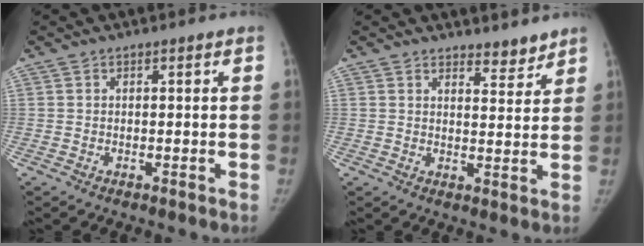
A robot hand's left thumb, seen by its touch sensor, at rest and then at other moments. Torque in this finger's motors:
{"motor_torque": [0.08, -0.22, -0.05, 0.12, -0.01]}